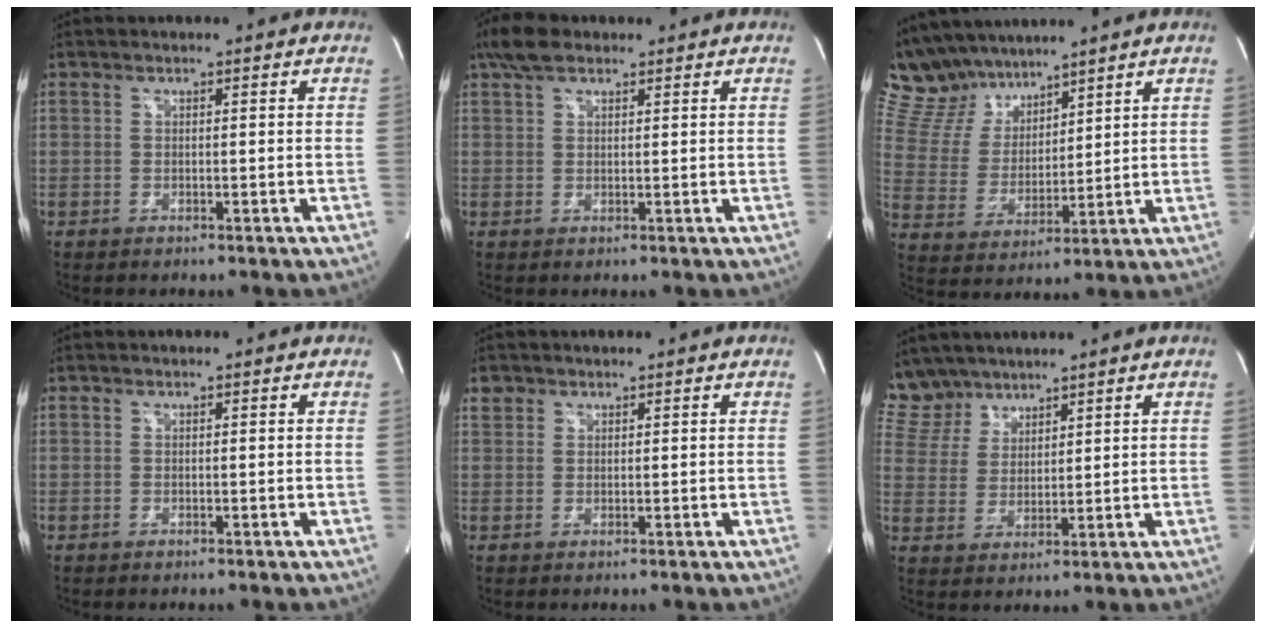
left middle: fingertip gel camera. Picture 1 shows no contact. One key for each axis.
{"total": 4.5, "fx": 3.2, "fy": 2.0, "fz": 2.4, "tx": -0.059, "ty": 0.021, "tz": 0.065}
{"total": 11.7, "fx": 10.2, "fy": 4.8, "fz": 3.0, "tx": -0.076, "ty": 0.026, "tz": 0.207}
{"total": 0.0}
{"total": 1.6, "fx": 1.1, "fy": 1.2, "fz": 0.1, "tx": 0.005, "ty": 0.008, "tz": 0.017}
{"total": 6.8, "fx": 6.0, "fy": 3.0, "fz": 0.3, "tx": -0.013, "ty": 0.010, "tz": 0.135}